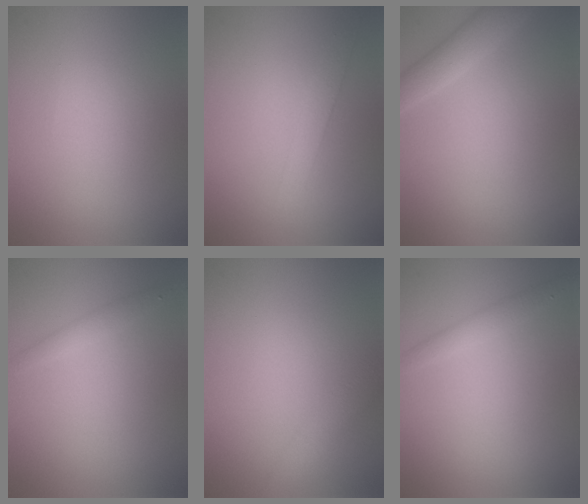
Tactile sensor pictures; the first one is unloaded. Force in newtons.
{"total": 1.8, "press": 1.8, "slide": 0.1}
{"total": 2.6, "press": 2.6, "slide": 0.1}
{"total": 1.2, "press": 1.2, "slide": 0.0}
{"total": 2.5, "press": 2.5, "slide": 0.1}
{"total": 1.4, "press": 1.4, "slide": 0.1}